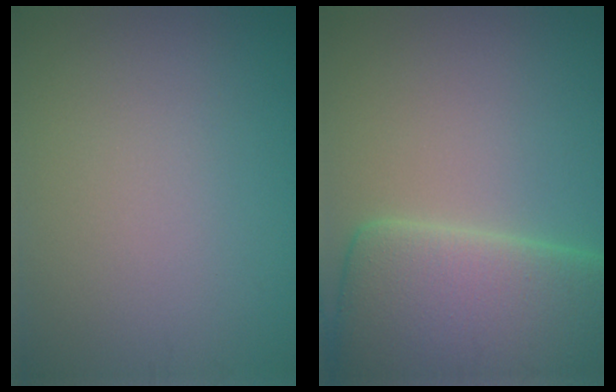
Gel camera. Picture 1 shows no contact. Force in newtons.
{"total": 12.5, "press": 12.5, "slide": 0.7}